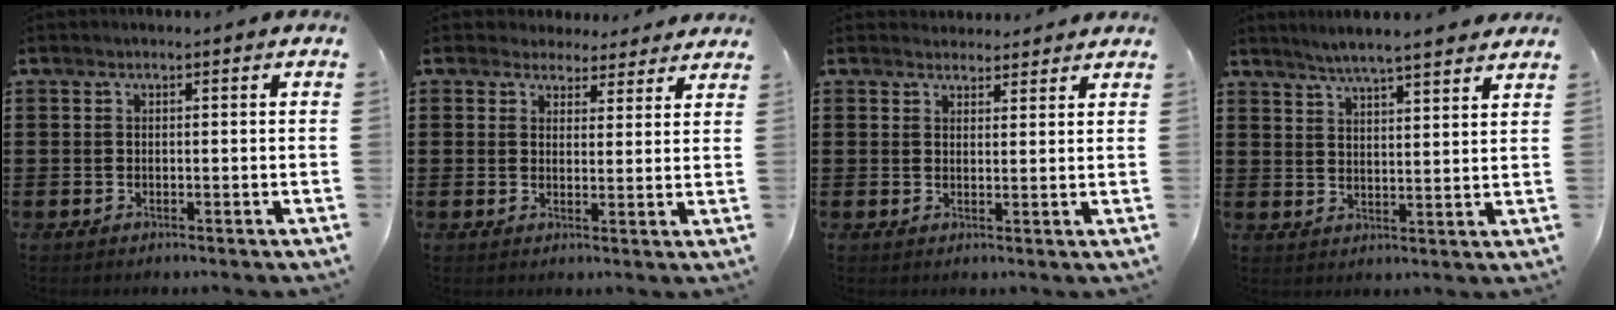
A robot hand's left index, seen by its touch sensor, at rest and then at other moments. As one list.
[{"total": 3.6, "force": [3.3, 1.5, 0.3], "torque": [-0.020, -0.002, 0.062]}, {"total": 2.5, "force": [2.4, 0.6, 0.0], "torque": [0.002, -0.006, 0.045]}, {"total": 4.7, "force": [4.3, -0.2, 1.7], "torque": [-0.046, -0.014, 0.076]}]